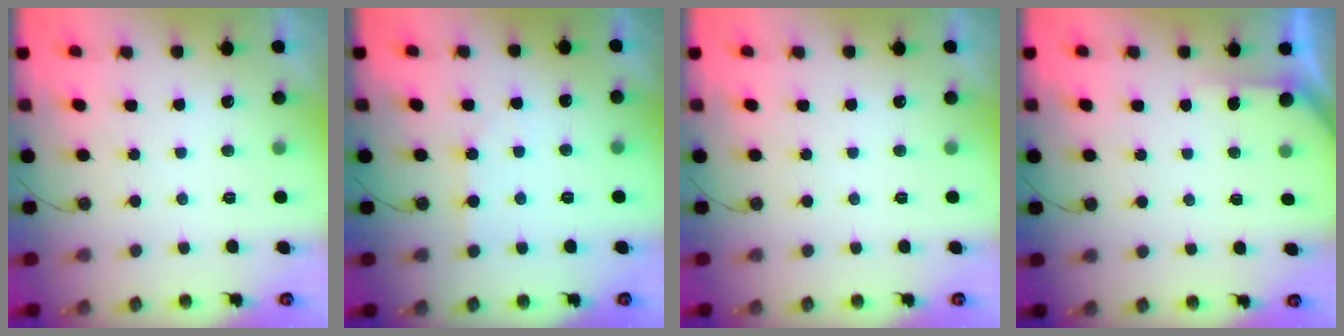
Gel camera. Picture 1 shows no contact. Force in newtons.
{"total": 2.9, "press": 2.8, "slide": 0.5}
{"total": 0.0}
{"total": 2.5, "press": 2.5, "slide": 0.3}